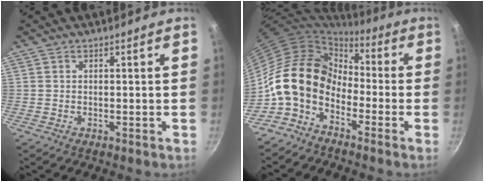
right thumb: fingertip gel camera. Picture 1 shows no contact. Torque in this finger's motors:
{"motor_torque": [2.24, 2.77, 1.35, -1.42, 0.22]}